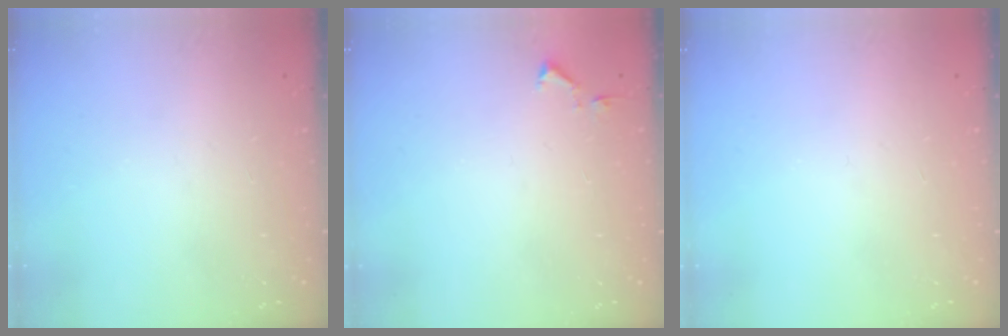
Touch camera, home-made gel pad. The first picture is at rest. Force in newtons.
{"total": 3.1, "press": 3.1, "slide": 0.6}
{"total": 0.0}